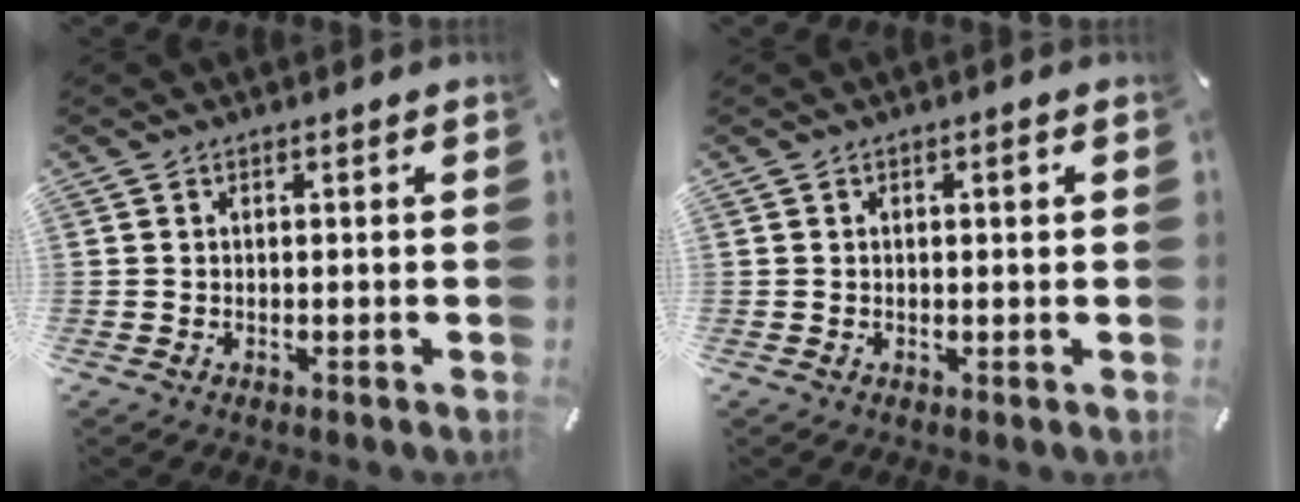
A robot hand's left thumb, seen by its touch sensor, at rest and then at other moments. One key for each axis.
{"total": 1.2, "fx": 0.3, "fy": 0.5, "fz": 1.0, "tx": -0.012, "ty": 0.001, "tz": 0.001}